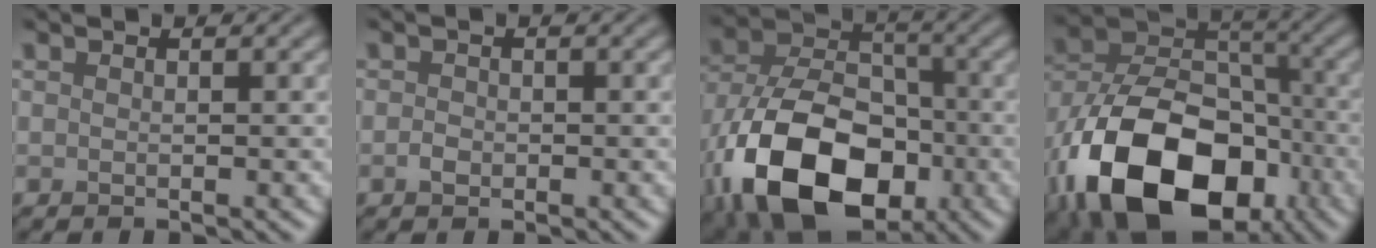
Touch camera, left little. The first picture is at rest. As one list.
[{"total": 0.9, "force": [-0.3, 0.7, 0.5], "torque": [-0.011, -0.001, -0.009]}, {"total": 15.3, "force": [-6.5, 9.4, 10.1], "torque": [-0.186, -0.028, -0.124]}, {"total": 16.3, "force": [-7.9, 10.2, 9.9], "torque": [-0.185, -0.018, -0.141]}]